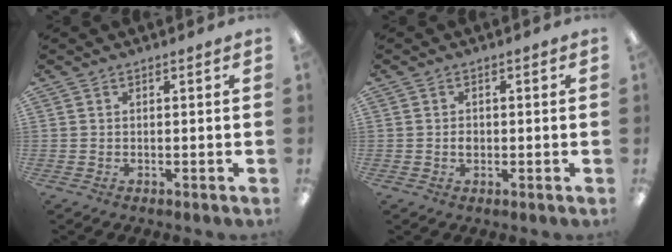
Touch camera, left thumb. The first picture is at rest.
{"total": 1.5, "force": [-0.1, 1.2, 0.8], "torque": [-0.015, 0.004, -0.003]}